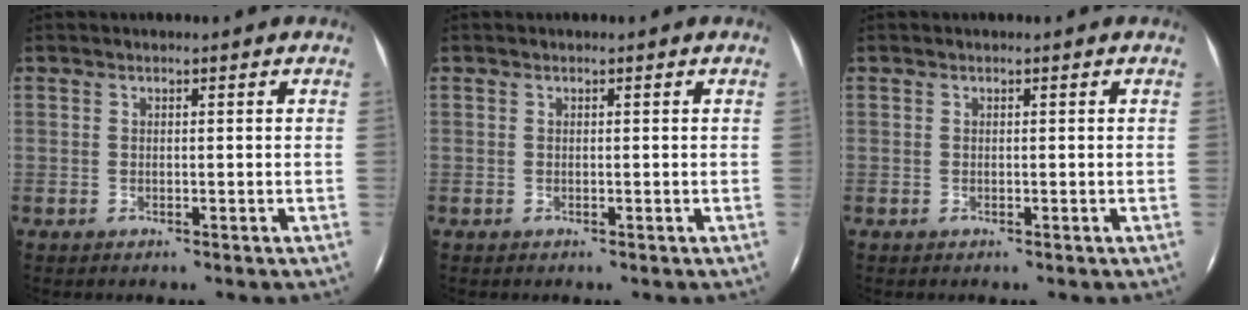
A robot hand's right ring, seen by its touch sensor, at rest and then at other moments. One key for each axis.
{"total": 0.0}
{"total": 0.0}